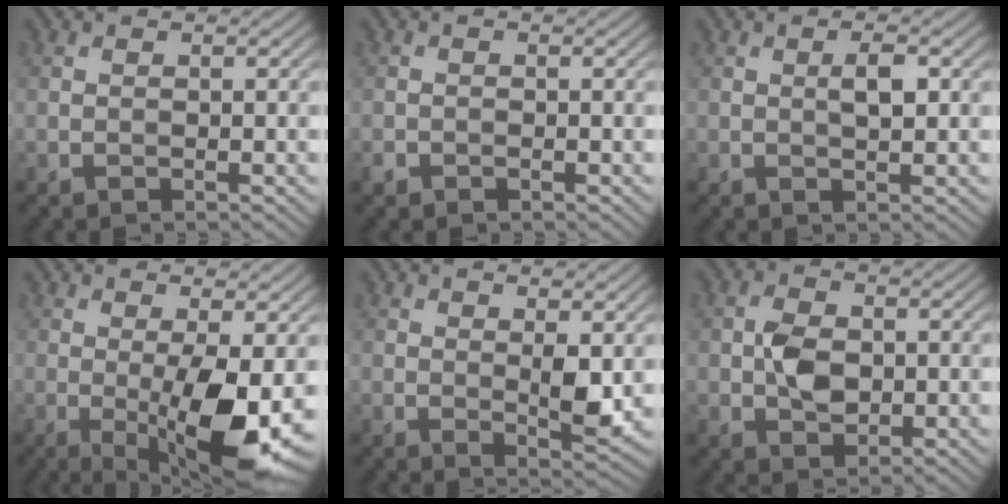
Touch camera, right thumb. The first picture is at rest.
{"total": 0.6, "force": [-0.4, 0.3, 0.1], "torque": [-0.003, -0.002, -0.008]}
{"total": 2.2, "force": [0.4, 0.7, 2.0], "torque": [-0.036, 0.002, 0.007]}
{"total": 10.2, "force": [-1.7, 2.6, 9.7], "torque": [-0.165, -0.010, -0.021]}
{"total": 3.5, "force": [0.7, 1.1, 3.3], "torque": [-0.060, -0.008, 0.017]}
{"total": 4.3, "force": [-0.2, 2.9, 3.1], "torque": [-0.065, 0.000, -0.005]}